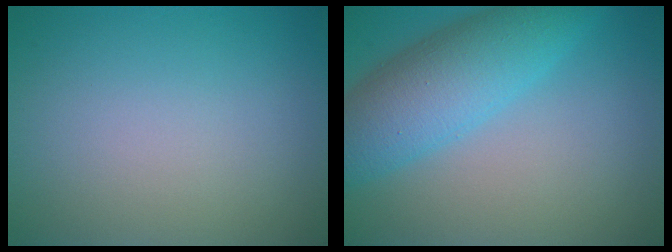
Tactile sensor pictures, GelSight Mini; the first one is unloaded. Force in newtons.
{"total": 7.1, "press": 7.1, "slide": 0.3}